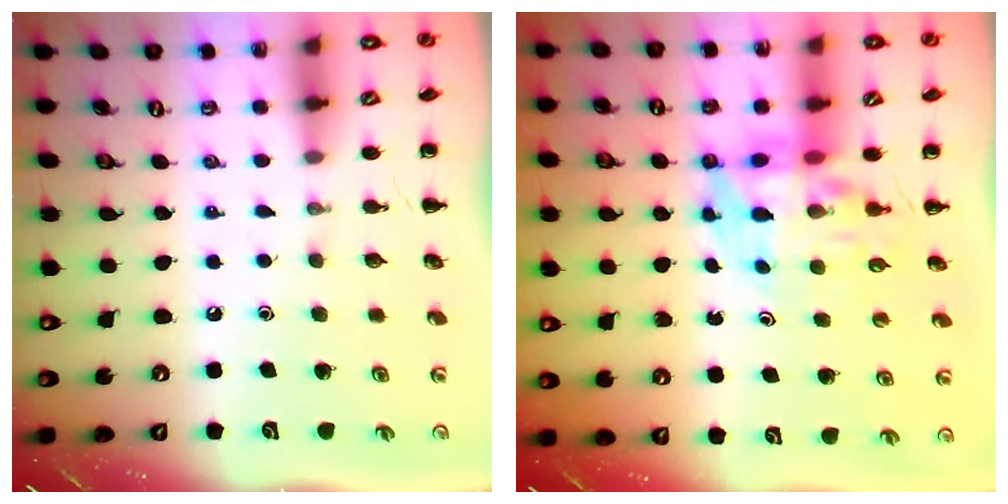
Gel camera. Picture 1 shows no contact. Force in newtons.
{"total": 9.6, "press": 9.2, "slide": 2.7}